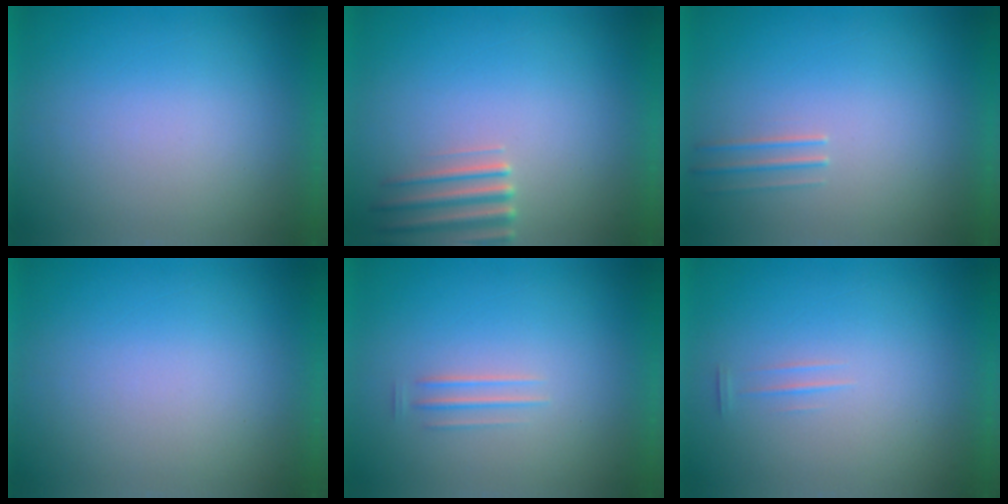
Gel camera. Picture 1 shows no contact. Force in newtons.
{"total": 2.9}
{"total": 1.5}
{"total": 1.1}
{"total": 1.6}
{"total": 1.3}